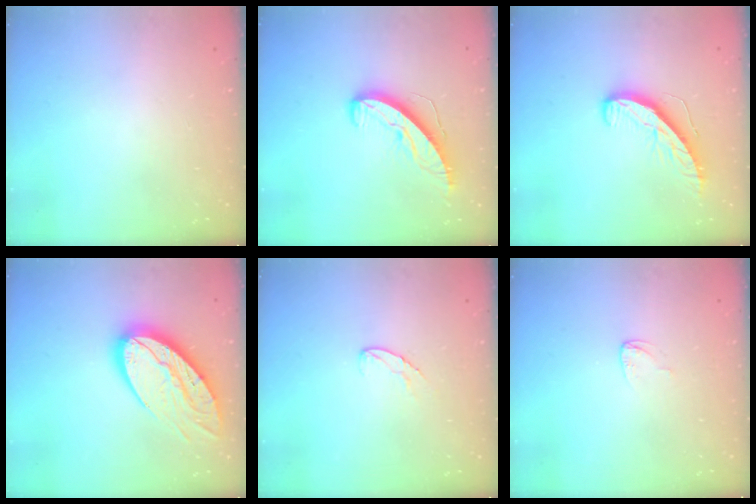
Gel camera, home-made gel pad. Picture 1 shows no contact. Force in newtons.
{"total": 9.5, "press": 9.5, "slide": 0.3}
{"total": 9.3, "press": 9.3, "slide": 0.2}
{"total": 19.1, "press": 19.1, "slide": 1.4}
{"total": 6.3, "press": 6.3, "slide": 0.5}
{"total": 3.6, "press": 3.6, "slide": 0.2}